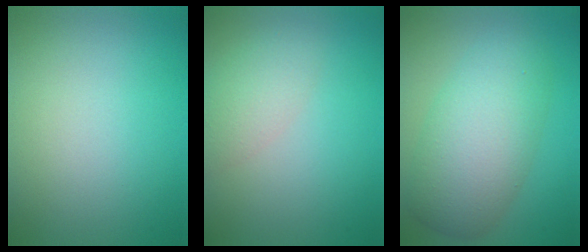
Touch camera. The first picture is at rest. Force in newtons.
{"total": 2.8, "press": 2.8, "slide": 0.1}
{"total": 7.4, "press": 7.4, "slide": 0.3}